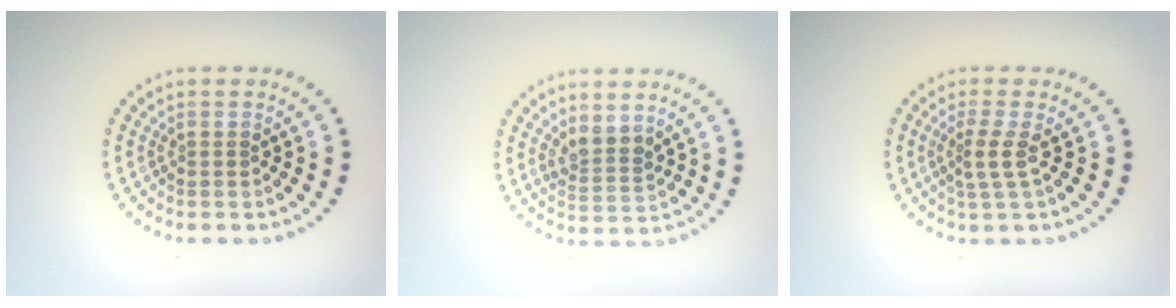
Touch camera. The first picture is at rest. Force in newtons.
{"total": 2.2, "press": 1.9, "slide": 1.2}
{"total": 2.0, "press": 1.5, "slide": 1.4}